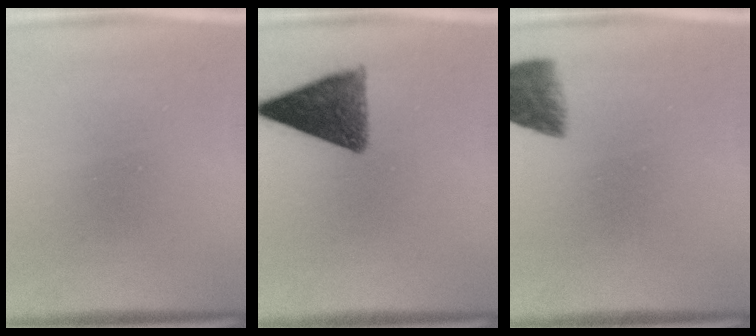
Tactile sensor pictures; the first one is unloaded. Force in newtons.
{"total": 10.4}
{"total": 5.8}